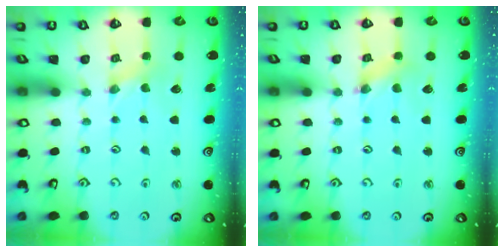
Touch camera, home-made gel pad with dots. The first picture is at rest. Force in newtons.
{"total": 1.8, "press": 1.8, "slide": 0.3}